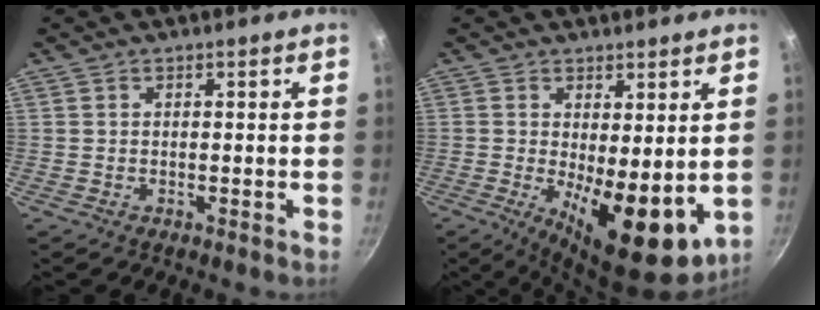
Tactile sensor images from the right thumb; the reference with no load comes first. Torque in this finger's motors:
{"motor_torque": [-0.24, 1.20, 1.65, -0.19, 0.15]}